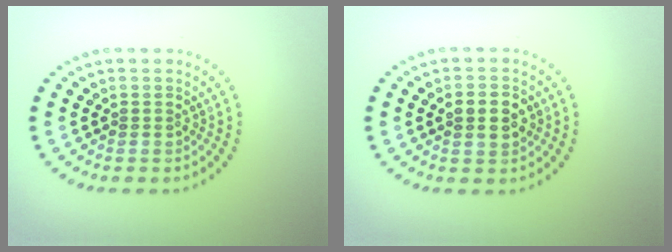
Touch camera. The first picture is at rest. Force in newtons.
{"total": 3.0, "press": 3.0, "slide": 0.0}